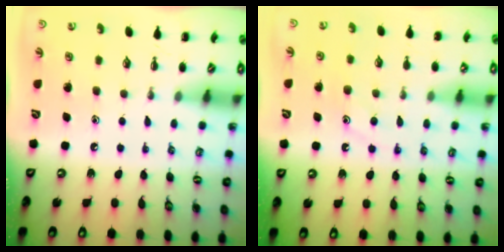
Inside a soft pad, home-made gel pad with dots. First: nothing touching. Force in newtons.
{"total": 10.7, "press": 10.7, "slide": 1.0}